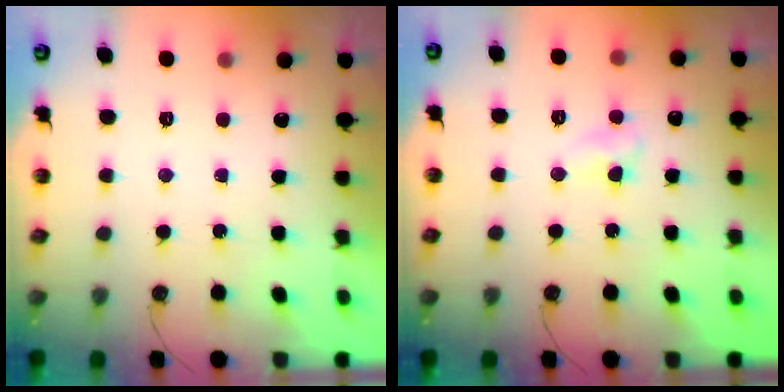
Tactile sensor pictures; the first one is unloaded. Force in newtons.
{"total": 5.7, "press": 5.7, "slide": 0.5}